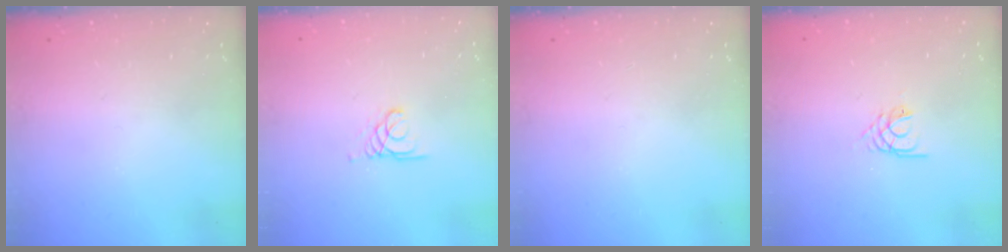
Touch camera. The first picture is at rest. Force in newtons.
{"total": 1.7, "press": 1.7, "slide": 0.1}
{"total": 0.0}
{"total": 2.2, "press": 2.1, "slide": 0.4}